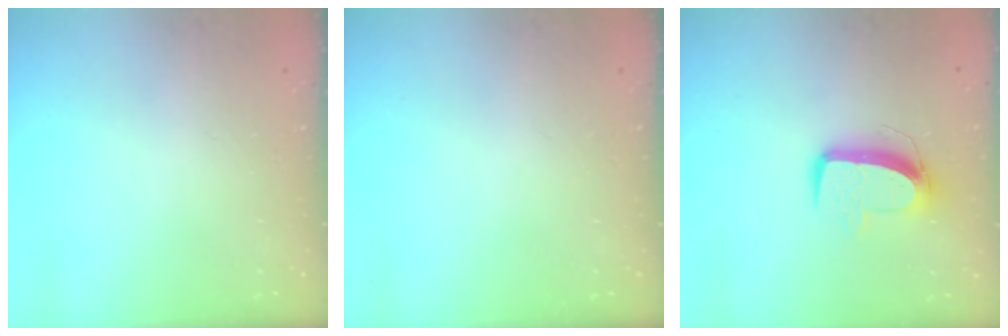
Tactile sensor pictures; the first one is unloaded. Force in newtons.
{"total": 0.0}
{"total": 10.3, "press": 10.3, "slide": 0.8}